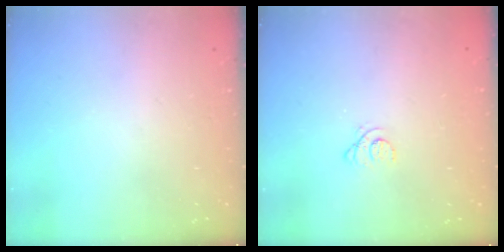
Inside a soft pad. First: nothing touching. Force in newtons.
{"total": 1.2, "press": 1.2, "slide": 0.1}